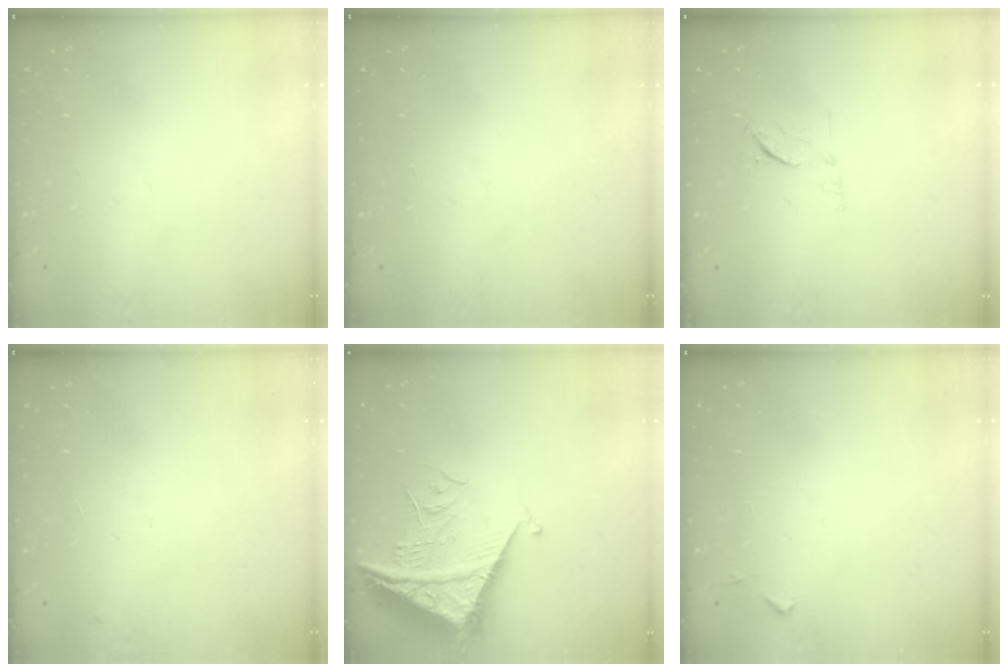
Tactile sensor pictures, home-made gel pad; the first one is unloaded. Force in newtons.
{"total": 0.0}
{"total": 6.1, "press": 6.0, "slide": 1.1}
{"total": 3.8, "press": 3.7, "slide": 0.6}
{"total": 8.5, "press": 8.5, "slide": 0.8}
{"total": 3.7, "press": 3.7, "slide": 0.6}